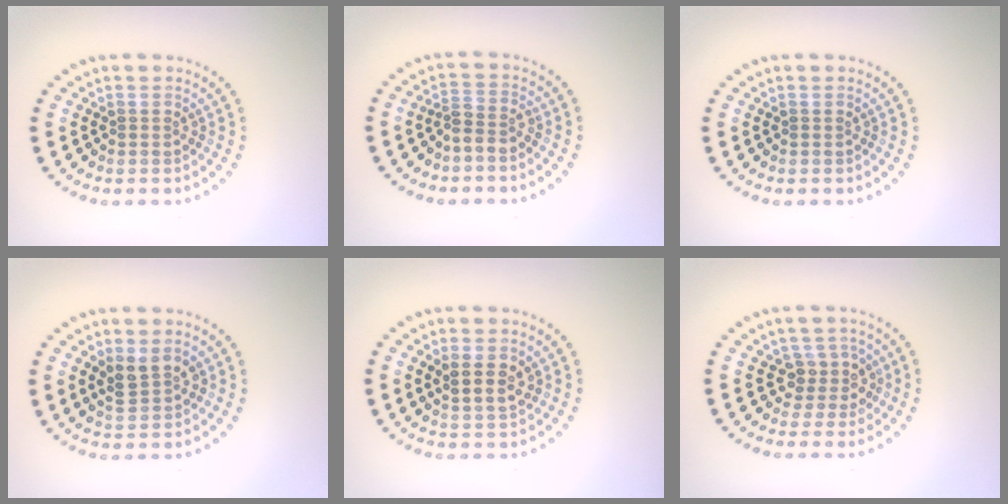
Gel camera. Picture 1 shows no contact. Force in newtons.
{"total": 1.9, "press": 1.4, "slide": 1.2}
{"total": 0.0}
{"total": 2.5, "press": 2.4, "slide": 0.7}
{"total": 2.6, "press": 2.4, "slide": 1.0}
{"total": 2.4, "press": 1.8, "slide": 1.5}